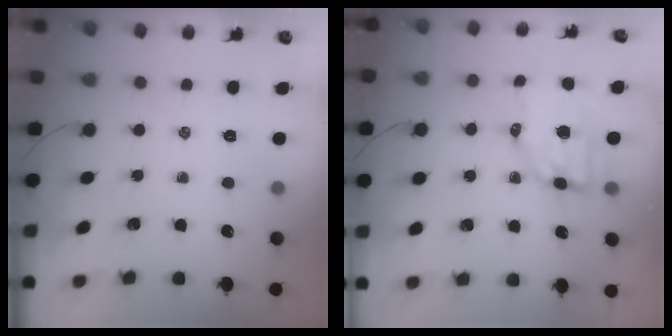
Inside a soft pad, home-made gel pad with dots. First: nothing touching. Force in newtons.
{"total": 7.7, "press": 7.6, "slide": 1.1}